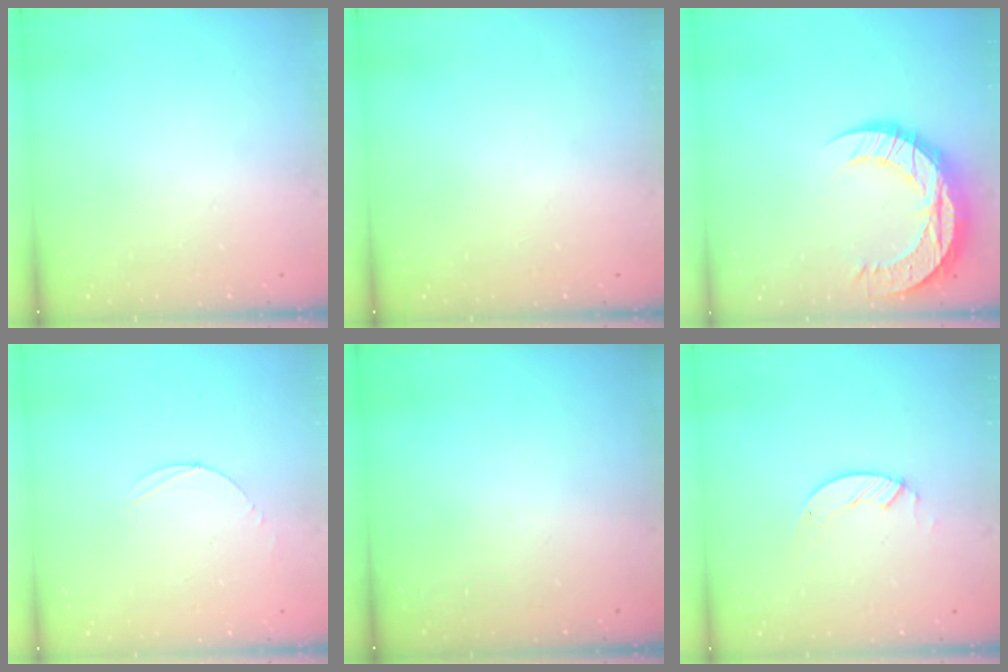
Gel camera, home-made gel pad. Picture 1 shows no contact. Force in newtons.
{"total": 0.0}
{"total": 19.0, "press": 18.9, "slide": 1.4}
{"total": 2.8, "press": 2.8, "slide": 0.3}
{"total": 0.0}
{"total": 2.4, "press": 2.4, "slide": 0.2}